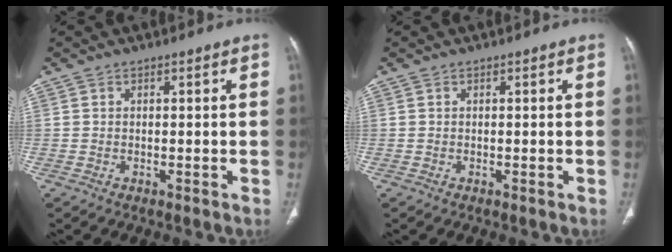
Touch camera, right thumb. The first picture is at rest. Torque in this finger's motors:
{"motor_torque": [-0.07, 0.07, -0.11, 0.11, 0.00]}